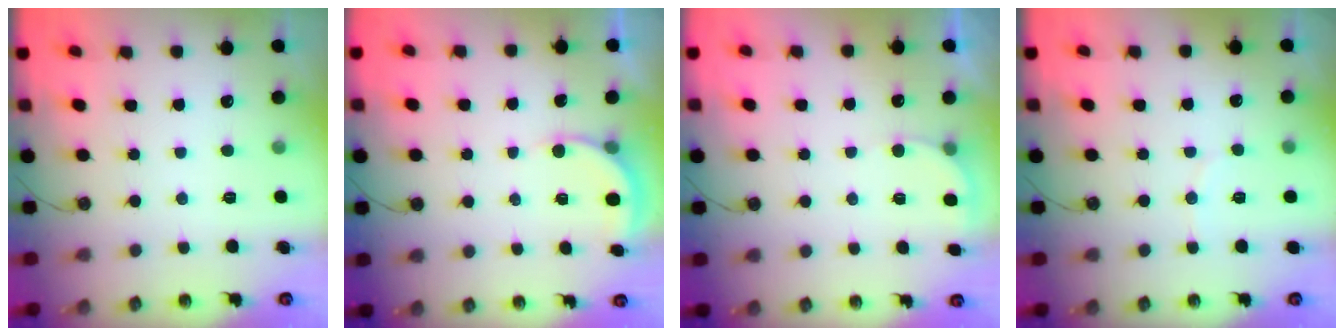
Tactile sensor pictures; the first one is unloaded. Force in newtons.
{"total": 3.5, "press": 3.5, "slide": 0.3}
{"total": 3.1, "press": 3.0, "slide": 0.6}
{"total": 3.8, "press": 3.7, "slide": 1.0}